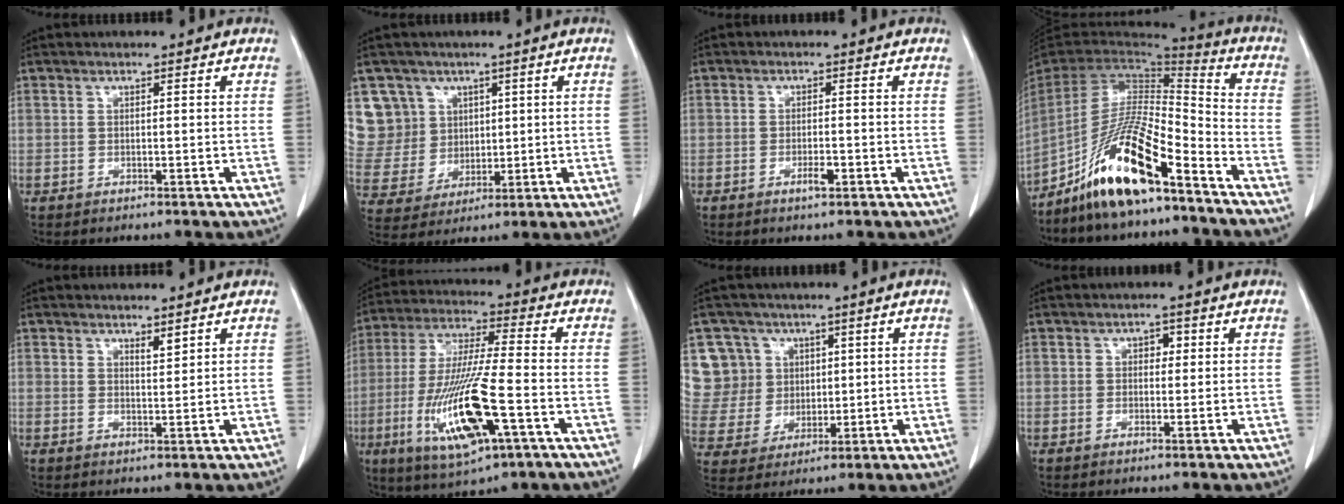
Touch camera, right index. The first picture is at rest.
{"total": 10.4, "force": [4.8, 9.2, 0.6], "torque": [-0.031, 0.040, 0.114]}
{"total": 2.1, "force": [-1.0, 0.4, 1.8], "torque": [-0.030, 0.000, -0.015]}
{"total": 15.5, "force": [-10.5, 2.0, 11.2], "torque": [-0.218, -0.006, -0.192]}
{"total": 1.8, "force": [1.5, 0.4, 0.9], "torque": [-0.016, -0.007, 0.029]}
{"total": 16.7, "force": [-5.7, 2.2, 15.6], "torque": [-0.318, -0.024, -0.096]}
{"total": 10.9, "force": [4.4, 10.0, 1.1], "torque": [-0.042, 0.040, 0.100]}
{"total": 1.8, "force": [0.5, 1.3, 1.2], "torque": [-0.013, 0.005, 0.005]}